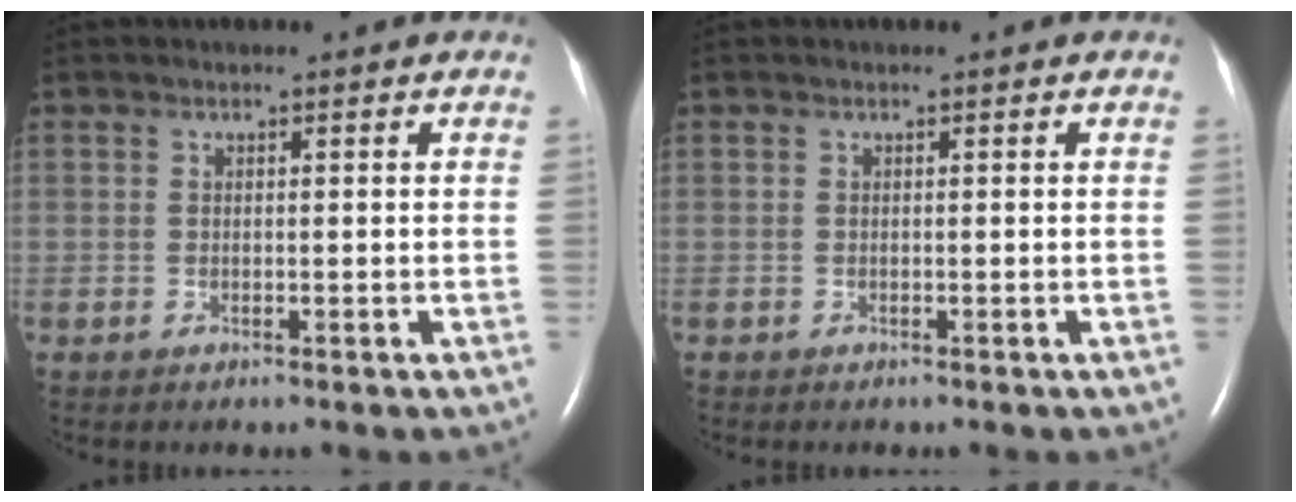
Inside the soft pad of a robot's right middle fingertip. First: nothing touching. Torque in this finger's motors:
{"motor_torque": [1.07, -1.07, -0.51, -0.19]}